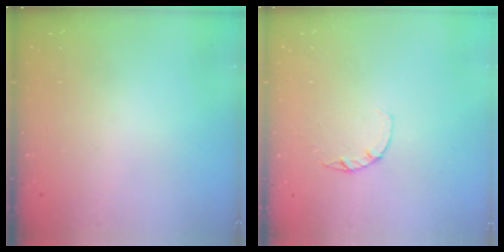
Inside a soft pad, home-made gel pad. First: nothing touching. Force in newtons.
{"total": 2.2, "press": 2.2, "slide": 0.4}